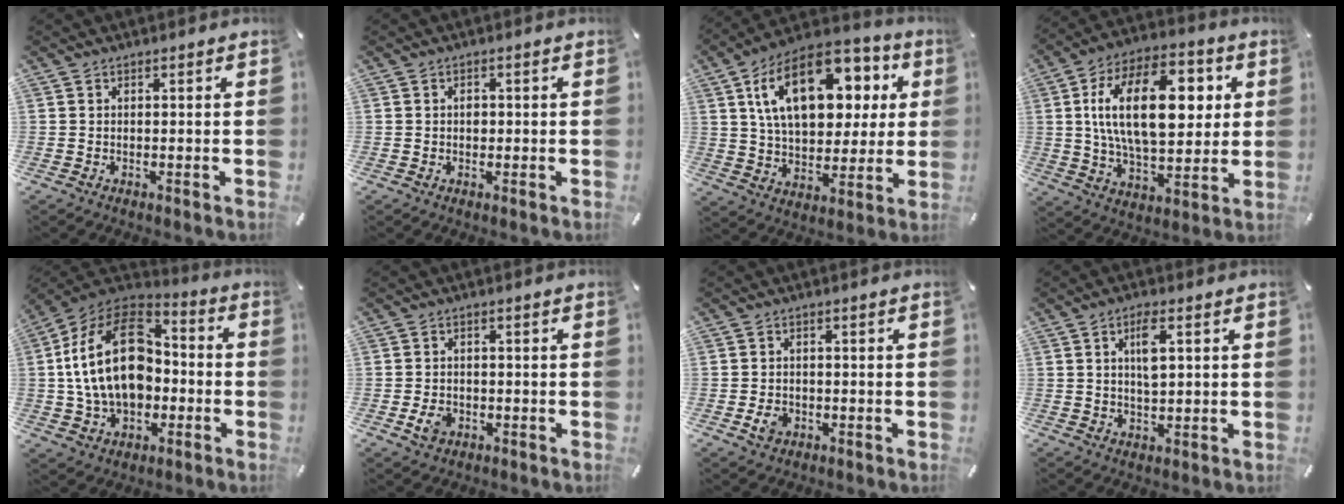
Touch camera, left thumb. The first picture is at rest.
{"total": 1.5, "force": [-0.1, 1.2, 0.9], "torque": [-0.011, 0.001, -0.005]}
{"total": 21.9, "force": [8.1, 13.0, 15.7], "torque": [-0.280, -0.019, 0.135]}
{"total": 23.3, "force": [4.7, 12.6, 19.0], "torque": [-0.337, 0.007, 0.070]}
{"total": 22.1, "force": [0.0, 15.8, 15.5], "torque": [-0.305, 0.019, 0.002]}
{"total": 4.1, "force": [-1.4, 3.1, 2.3], "torque": [-0.052, 0.003, -0.028]}
{"total": 3.6, "force": [-1.2, 2.8, 2.0], "torque": [-0.047, 0.002, -0.025]}
{"total": 6.0, "force": [1.7, 2.3, 5.3], "torque": [-0.102, -0.001, 0.021]}